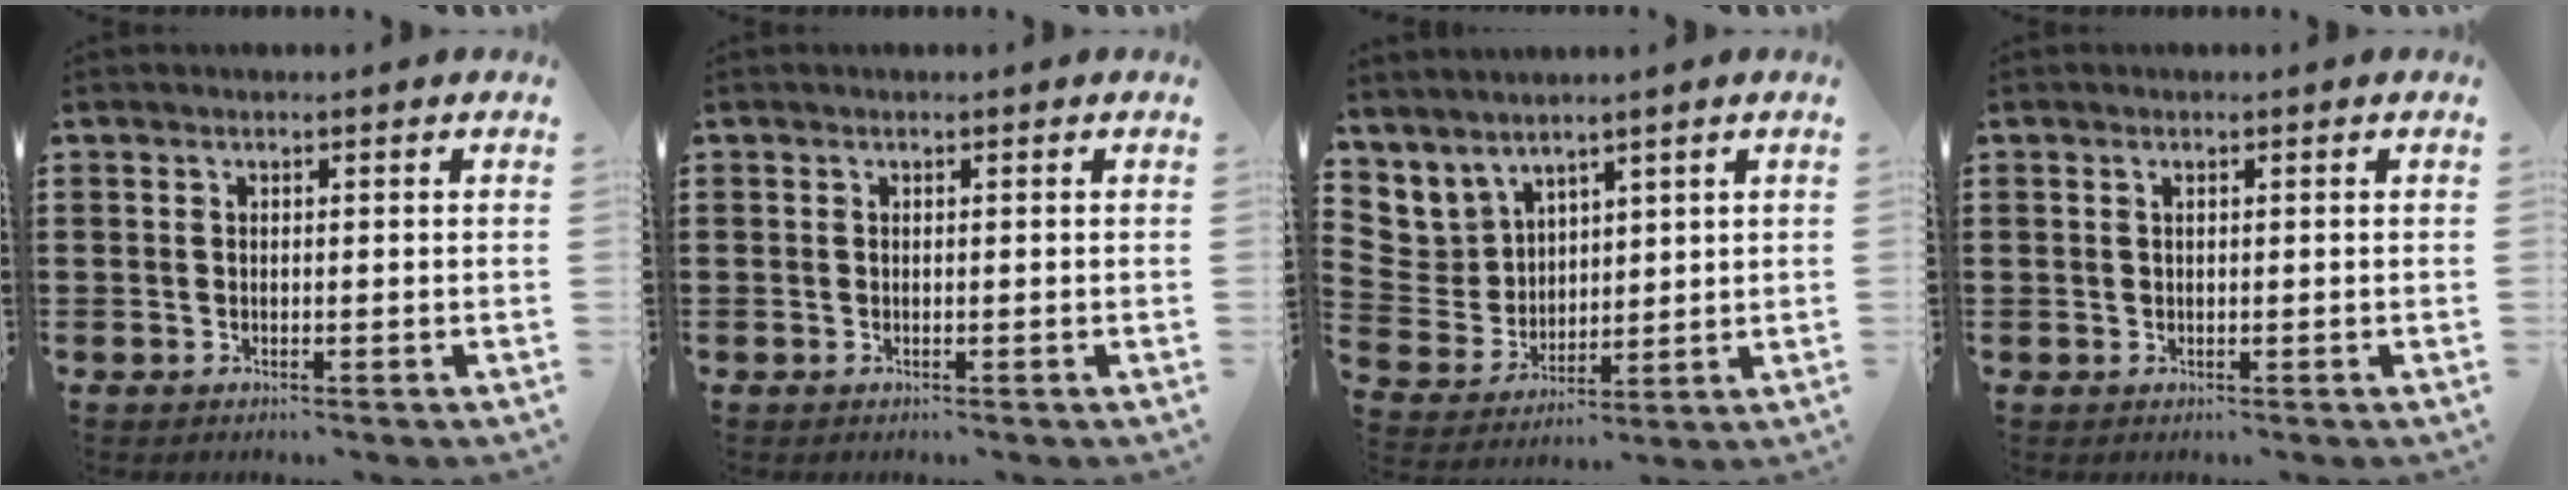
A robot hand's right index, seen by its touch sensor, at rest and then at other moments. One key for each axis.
{"total": 0.0}
{"total": 5.5, "fx": 4.1, "fy": 3.7, "fz": -0.4, "tx": -0.029, "ty": -0.023, "tz": 0.079}
{"total": 0.6, "fx": 0.3, "fy": 0.2, "fz": 0.5, "tx": -0.012, "ty": 0.002, "tz": 0.005}